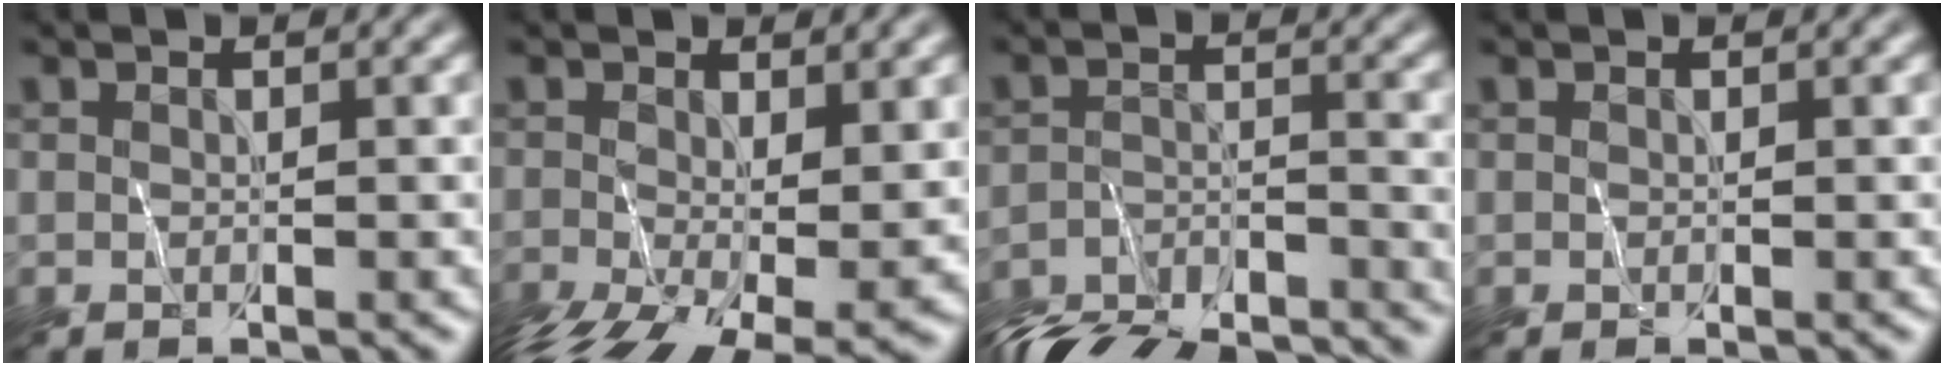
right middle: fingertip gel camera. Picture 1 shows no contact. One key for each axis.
{"total": 8.8, "fx": -3.8, "fy": 3.9, "fz": 6.8, "tx": -0.137, "ty": -0.039, "tz": -0.059}
{"total": 12.4, "fx": -12.0, "fy": 2.0, "fz": 2.1, "tx": -0.041, "ty": -0.019, "tz": -0.182}
{"total": 0.0}